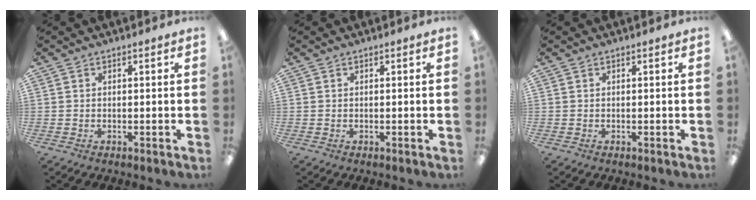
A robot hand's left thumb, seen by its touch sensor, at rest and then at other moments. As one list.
[{"total": 0.0}, {"total": 0.0}]